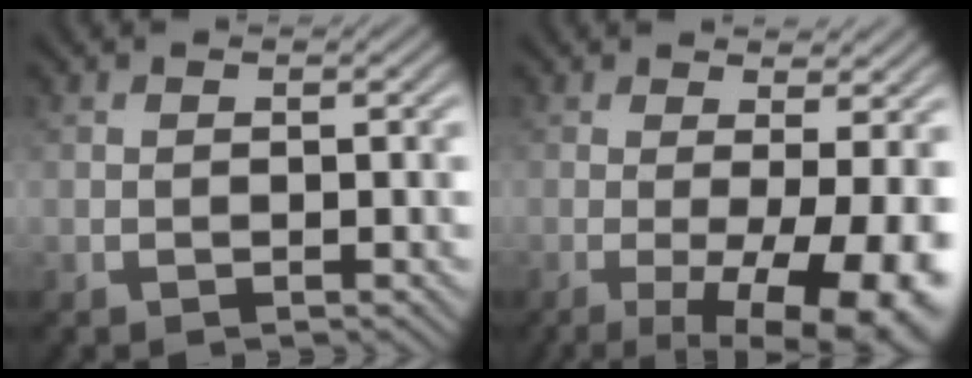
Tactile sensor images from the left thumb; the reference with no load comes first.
{"total": 10.6, "force": [-1.9, 2.7, 10.1], "torque": [-0.126, -0.001, -0.021]}